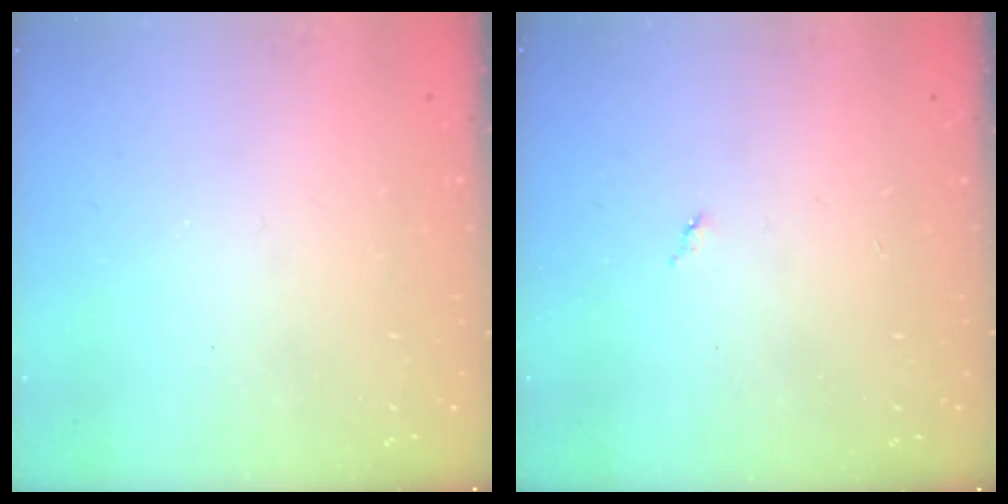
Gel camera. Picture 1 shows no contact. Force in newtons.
{"total": 3.0, "press": 3.0, "slide": 0.2}